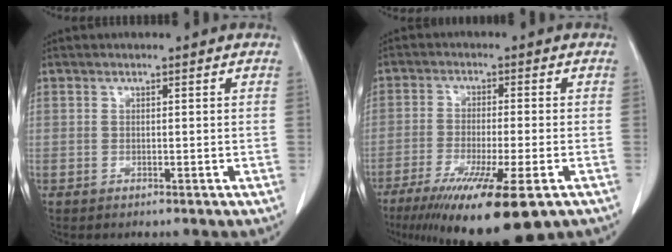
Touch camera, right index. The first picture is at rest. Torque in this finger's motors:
{"motor_torque": [1.75, -0.40, 0.45, 0.14]}